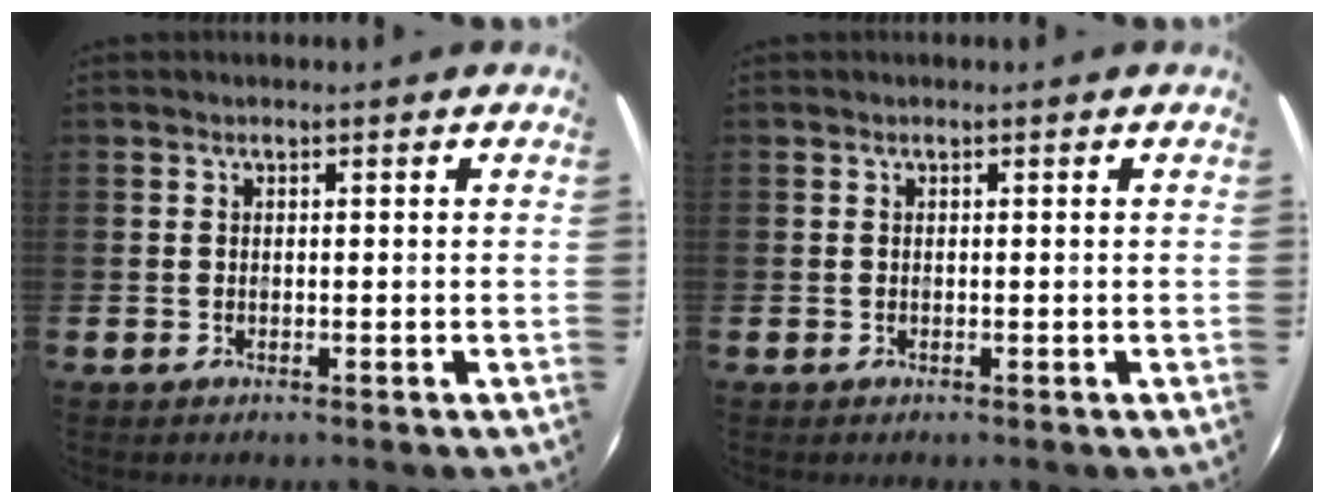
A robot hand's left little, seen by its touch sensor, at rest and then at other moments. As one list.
[{"total": 0.0}]